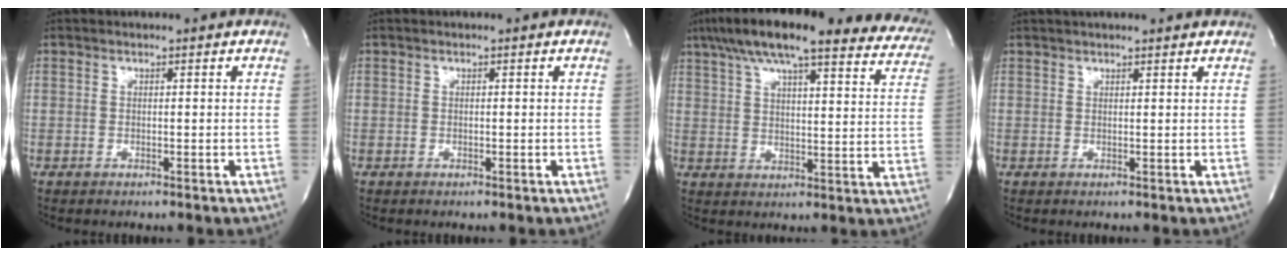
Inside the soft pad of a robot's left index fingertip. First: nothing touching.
{"total": 0.0}
{"total": 29.6, "force": [24.0, 6.2, 16.2], "torque": [-0.245, 0.008, 0.291]}
{"total": 7.2, "force": [6.6, 1.0, 2.7], "torque": [-0.039, 0.032, 0.080]}